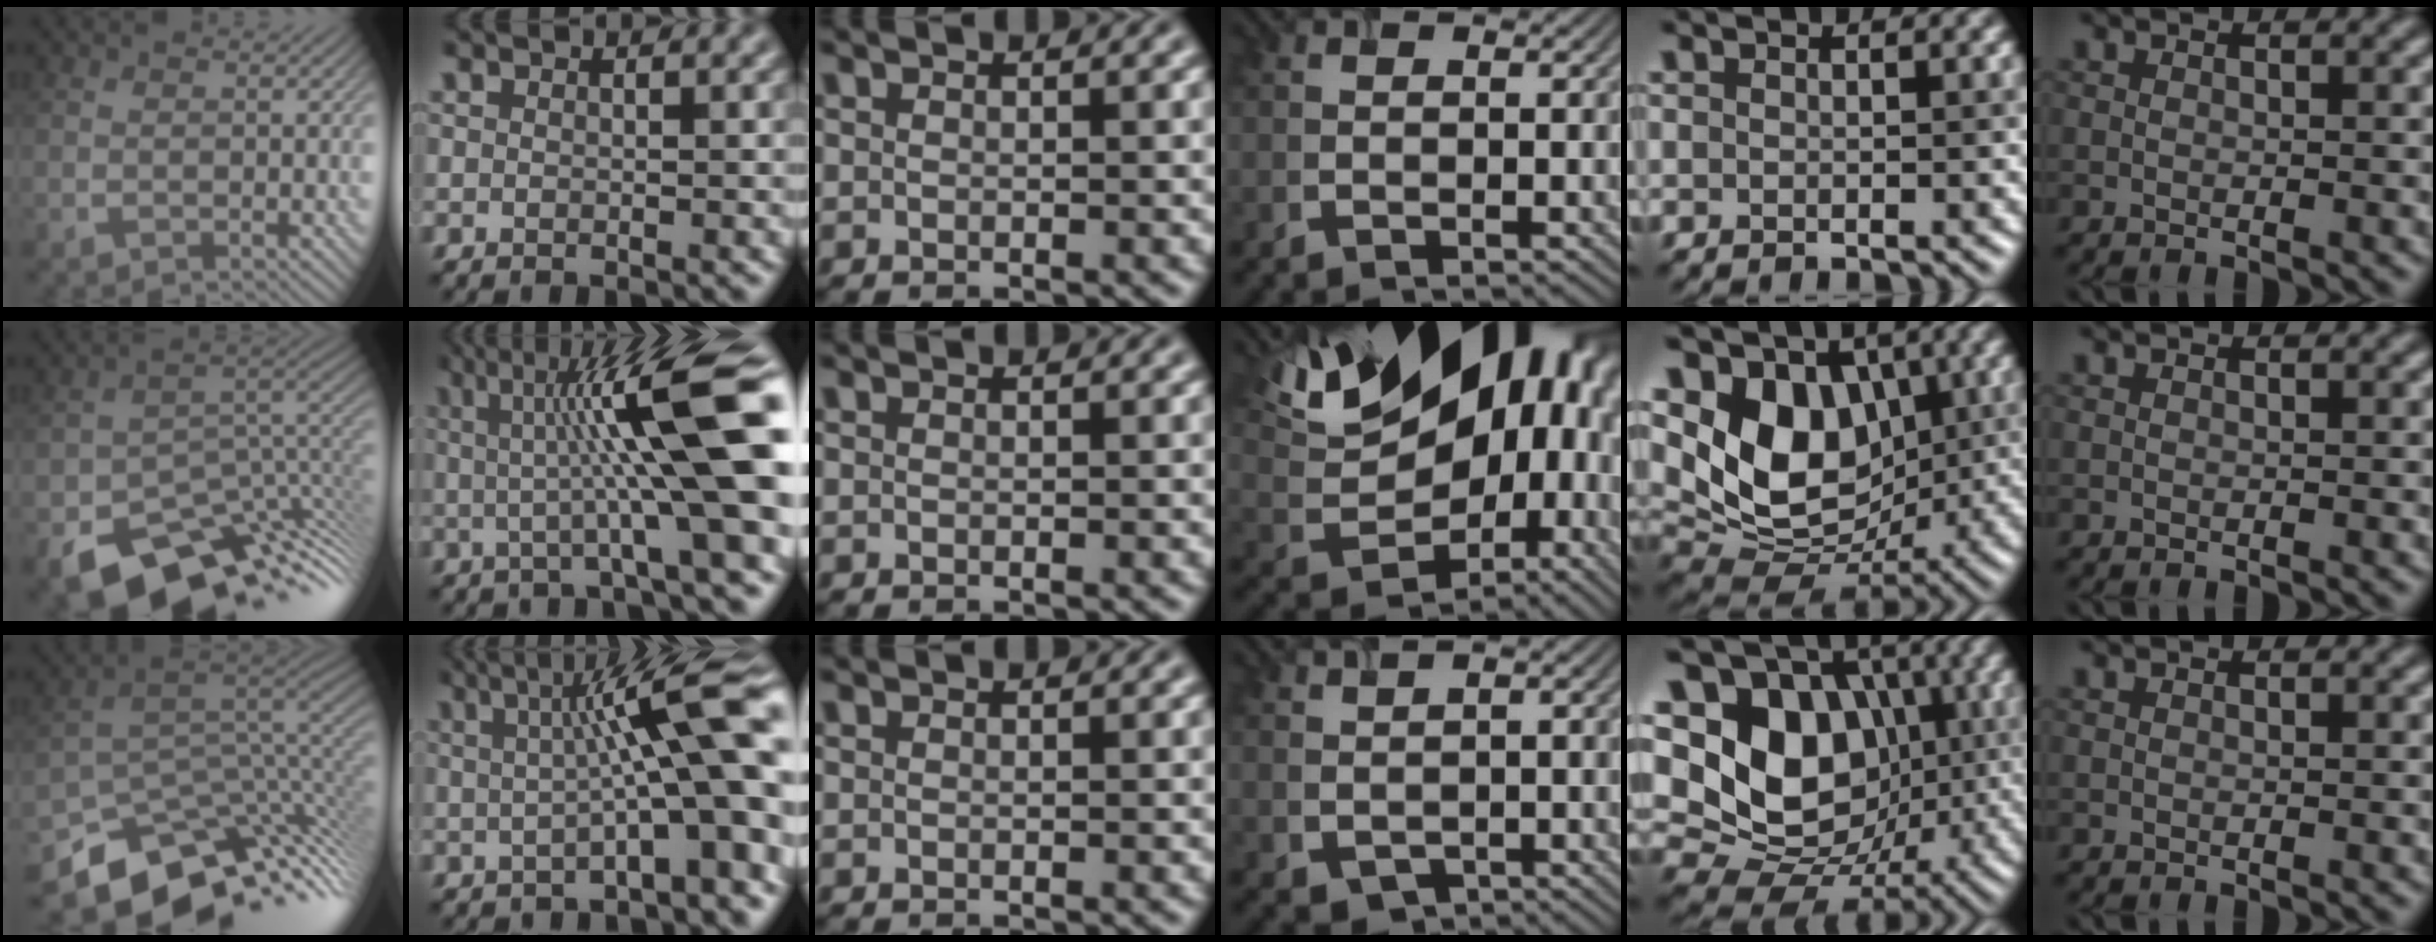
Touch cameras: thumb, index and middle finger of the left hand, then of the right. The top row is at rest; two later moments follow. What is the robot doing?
{"motion": "open", "object": "airpods case & airpods"}